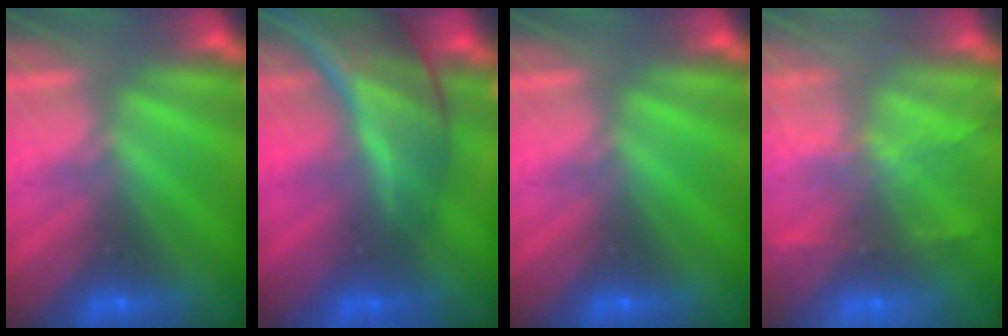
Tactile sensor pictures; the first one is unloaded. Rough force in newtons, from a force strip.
{"total": 7.6}
{"total": 0.0}
{"total": 7.1}